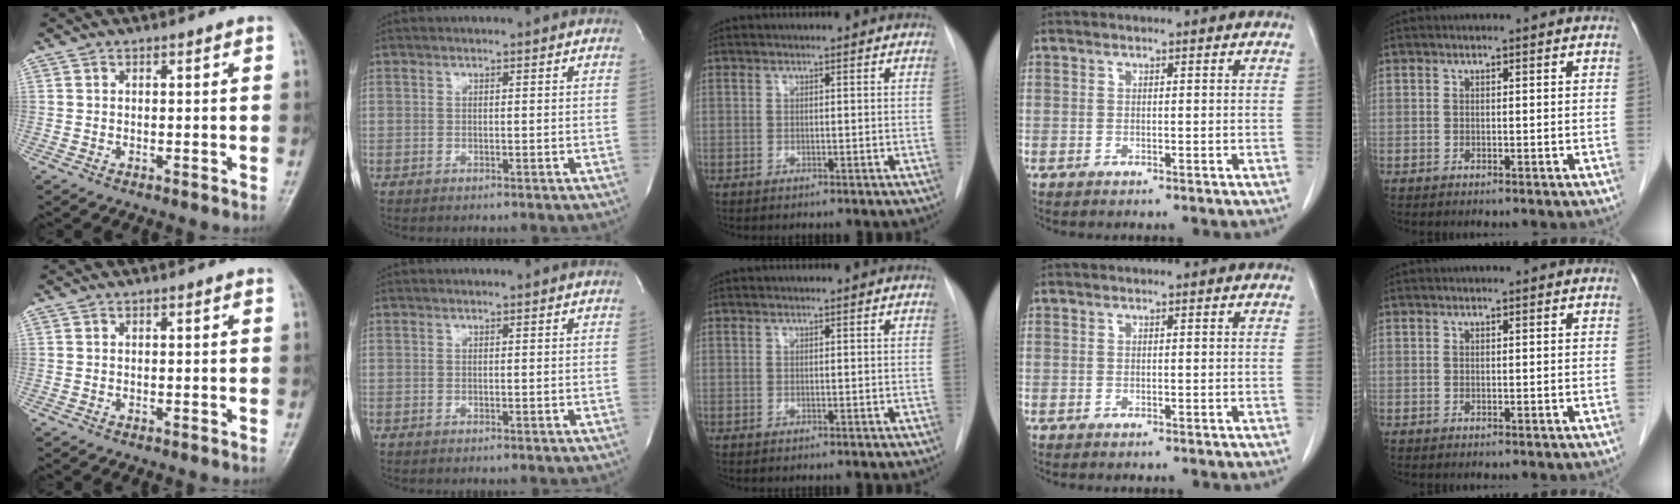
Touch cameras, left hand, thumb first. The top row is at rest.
{}